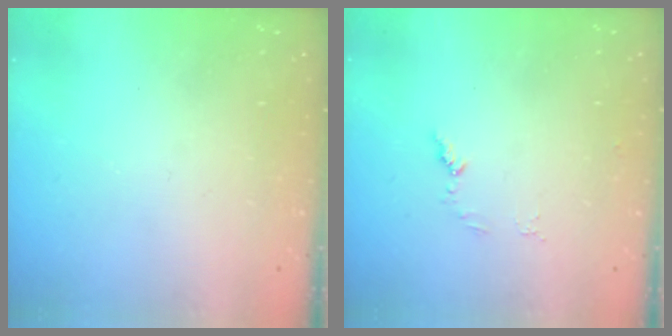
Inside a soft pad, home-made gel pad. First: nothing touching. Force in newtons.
{"total": 4.6, "press": 4.5, "slide": 0.5}